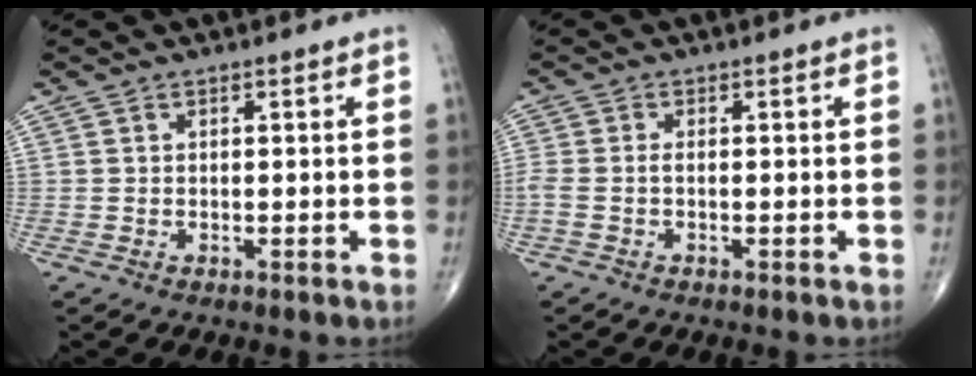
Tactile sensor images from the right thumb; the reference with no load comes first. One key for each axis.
{"total": 2.3, "fx": -0.5, "fy": 1.0, "fz": 2.0, "tx": -0.057, "ty": 0.005, "tz": -0.010}